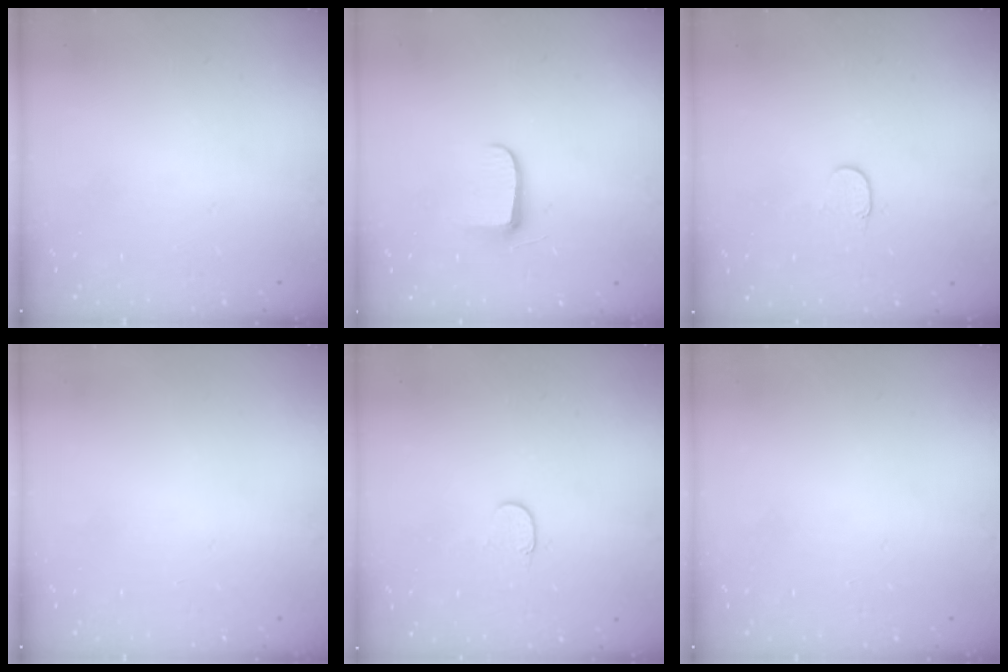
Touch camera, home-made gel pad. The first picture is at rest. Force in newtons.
{"total": 5.9, "press": 5.8, "slide": 0.8}
{"total": 4.0, "press": 4.0, "slide": 0.4}
{"total": 0.0}
{"total": 4.0, "press": 4.0, "slide": 0.4}
{"total": 0.0}